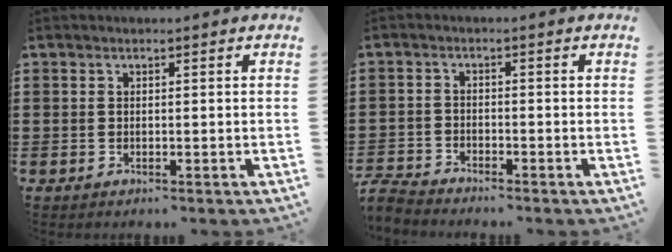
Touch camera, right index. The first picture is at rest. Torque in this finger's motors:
{"motor_torque": [-1.76, 0.38, -1.05, -0.21]}